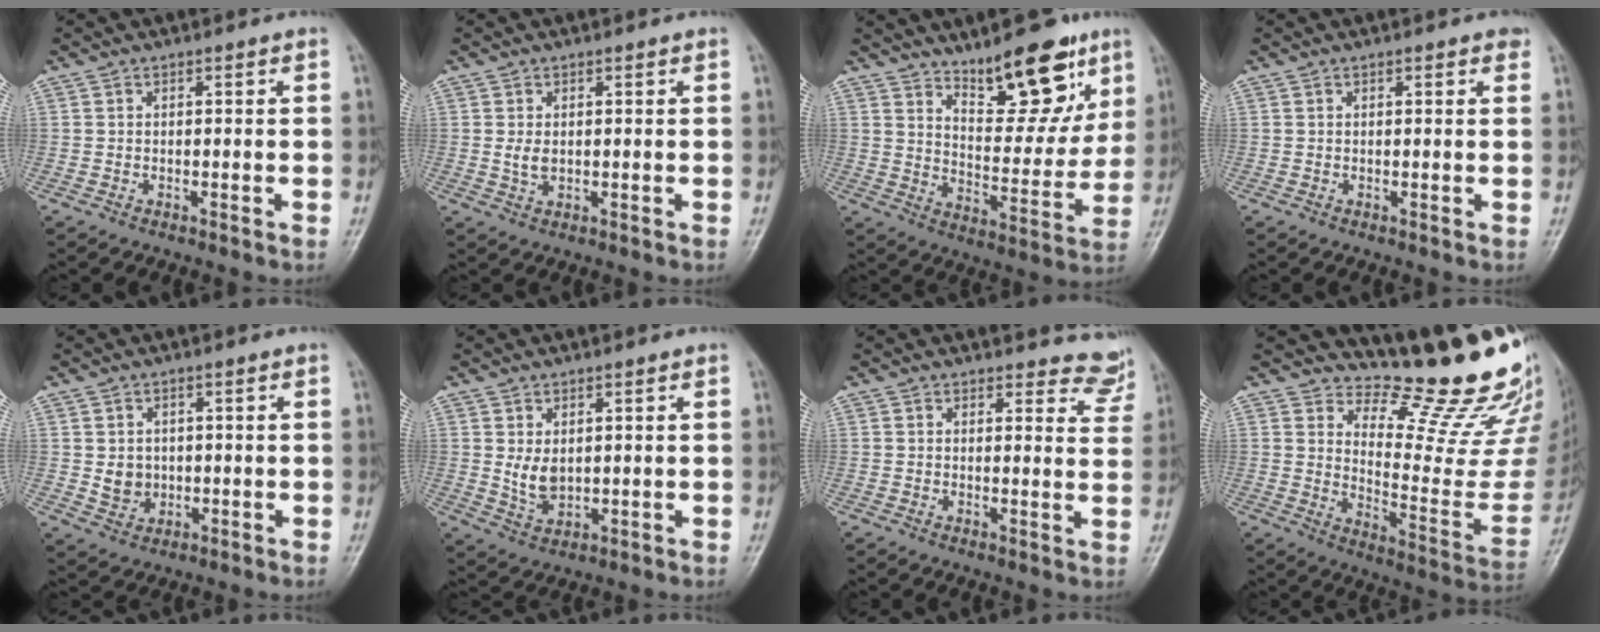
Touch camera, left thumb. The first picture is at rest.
{"total": 2.3, "force": [0.6, 1.4, 1.8], "torque": [-0.029, -0.007, 0.015]}
{"total": 16.4, "force": [10.8, 6.3, 10.6], "torque": [-0.101, -0.070, 0.173]}
{"total": 1.9, "force": [1.4, 0.6, 1.1], "torque": [-0.004, 0.001, 0.013]}
{"total": 3.9, "force": [0.4, 3.4, 1.9], "torque": [-0.017, -0.005, 0.018]}
{"total": 4.6, "force": [1.3, 2.9, 3.3], "torque": [-0.050, -0.019, 0.034]}
{"total": 7.3, "force": [7.0, 2.2, -0.2], "torque": [0.044, -0.051, 0.052]}
{"total": 21.1, "force": [17.5, 5.4, 10.5], "torque": [-0.095, -0.169, 0.237]}